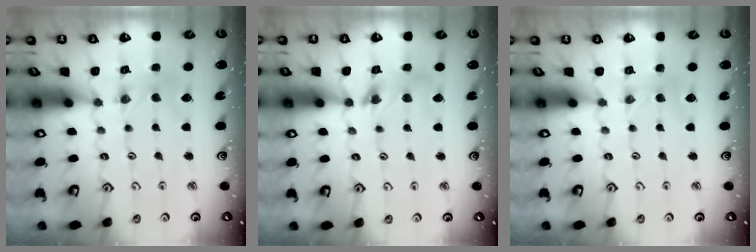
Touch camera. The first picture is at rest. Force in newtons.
{"total": 7.7, "press": 7.7, "slide": 0.7}
{"total": 1.7, "press": 1.7, "slide": 0.4}